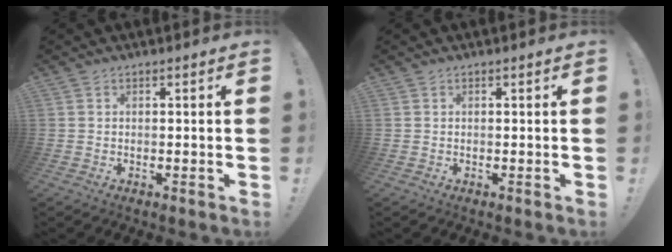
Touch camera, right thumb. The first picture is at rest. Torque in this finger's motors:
{"motor_torque": [-0.01, -0.08, -0.03, 0.05, 0.01]}